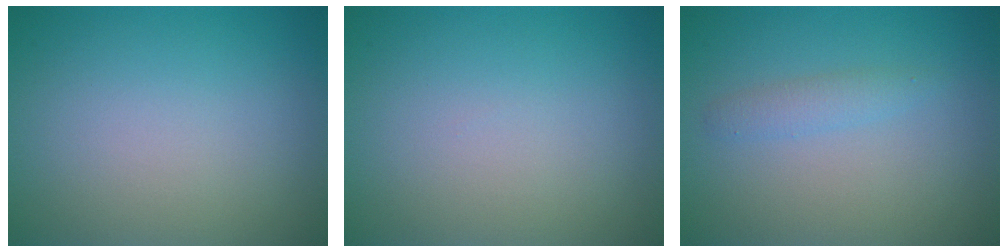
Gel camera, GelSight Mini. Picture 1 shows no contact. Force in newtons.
{"total": 0.0}
{"total": 1.4, "press": 1.4, "slide": 0.0}